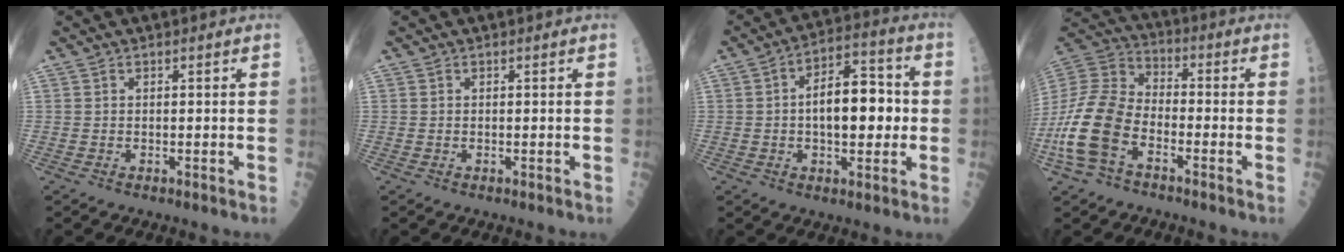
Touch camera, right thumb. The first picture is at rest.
{"total": 0.0}
{"total": 13.4, "force": [0.0, 6.7, 11.6], "torque": [-0.145, 0.025, -0.006]}
{"total": 15.7, "force": [-5.8, 9.2, 11.4], "torque": [-0.238, 0.038, -0.122]}